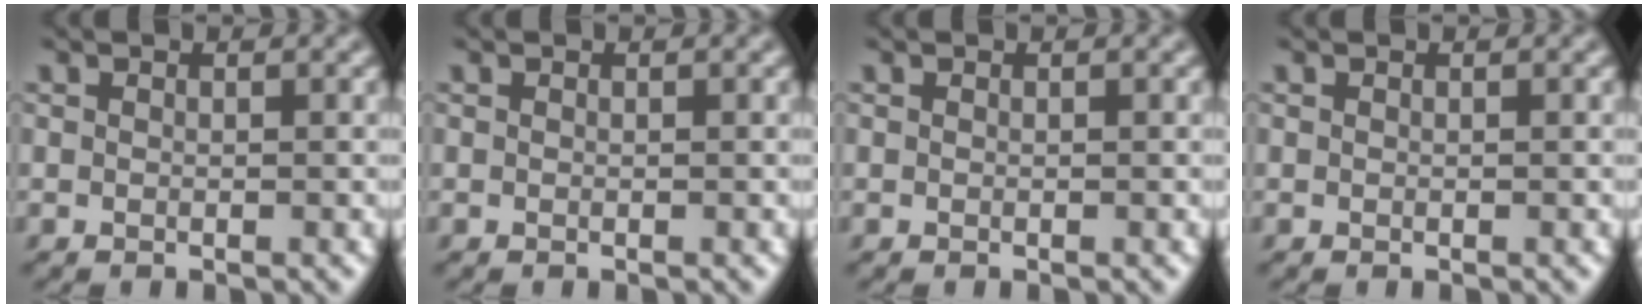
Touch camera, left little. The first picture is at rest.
{"total": 0.0}
{"total": 0.0}
{"total": 0.0}